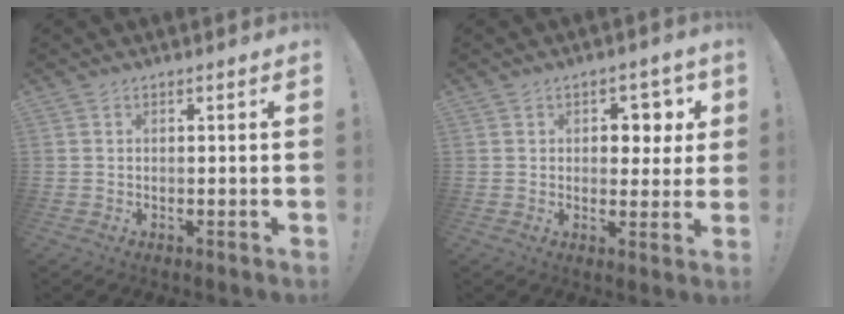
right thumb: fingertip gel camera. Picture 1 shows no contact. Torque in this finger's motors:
{"motor_torque": [0.99, 1.03, 0.02, 0.04, 0.00]}